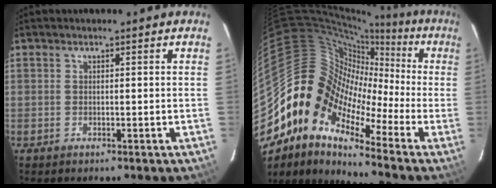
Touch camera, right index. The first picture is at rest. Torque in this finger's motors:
{"motor_torque": [0.37, -0.40, -0.04, -0.12]}